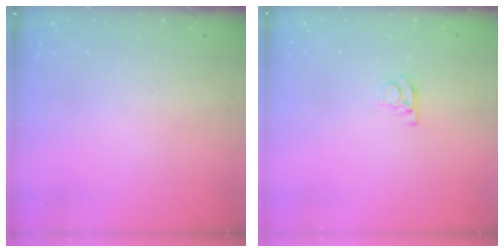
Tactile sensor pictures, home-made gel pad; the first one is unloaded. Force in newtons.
{"total": 4.6, "press": 4.6, "slide": 0.3}